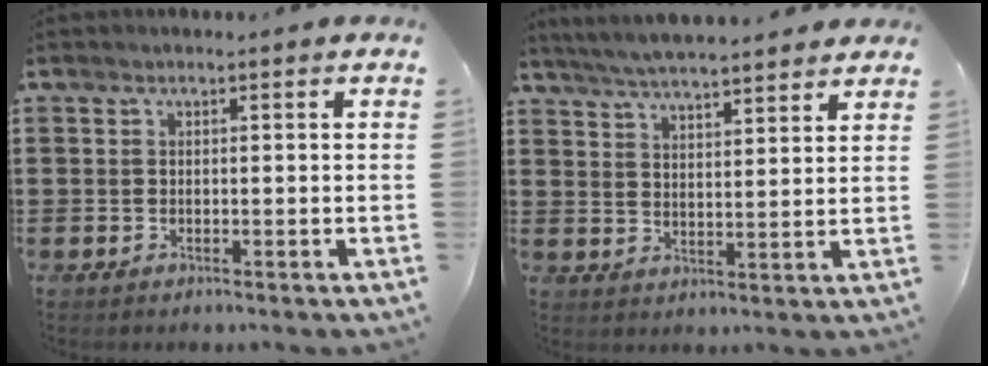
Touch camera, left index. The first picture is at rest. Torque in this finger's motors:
{"motor_torque": [2.14, 0.00, 1.05, 0.11]}